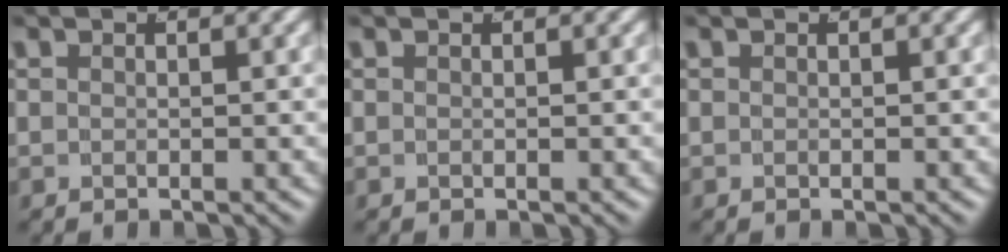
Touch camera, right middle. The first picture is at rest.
{"total": 0.0}
{"total": 0.0}